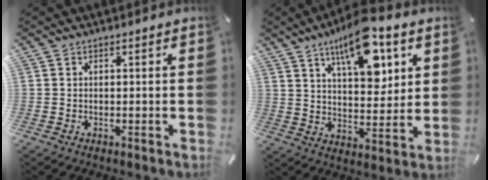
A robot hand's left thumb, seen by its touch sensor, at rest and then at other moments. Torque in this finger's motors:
{"motor_torque": [0.69, 1.03, 1.49, -1.29, 0.20]}